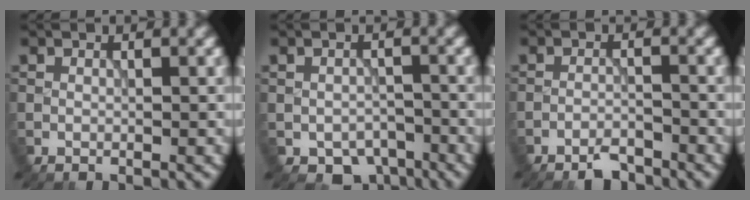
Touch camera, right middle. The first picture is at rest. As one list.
[{"total": 3.5, "force": [-2.3, 2.3, 1.4], "torque": [-0.014, -0.016, -0.030]}, {"total": 2.4, "force": [-2.2, 0.4, 0.9], "torque": [-0.011, -0.003, -0.044]}]